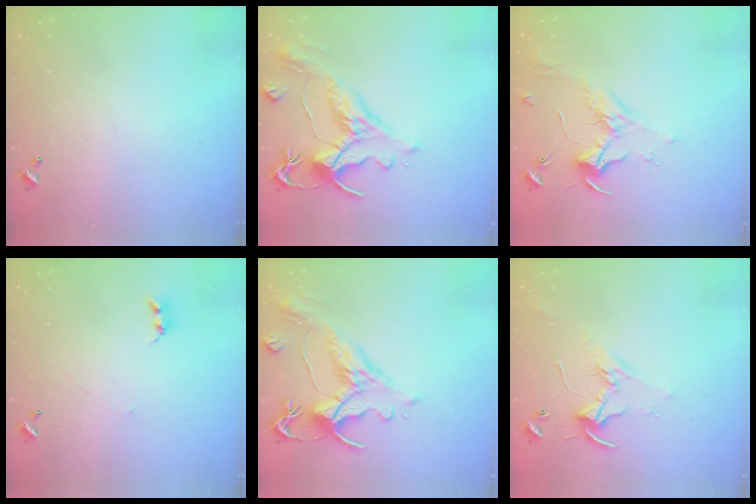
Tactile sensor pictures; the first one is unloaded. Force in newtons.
{"total": 1.8, "press": 0.9, "slide": 1.5}
{"total": 1.8, "press": 1.7, "slide": 0.7}
{"total": 2.4, "press": 2.4, "slide": 0.4}
{"total": 1.5, "press": 0.2, "slide": 1.5}
{"total": 2.5, "press": 2.5, "slide": 0.2}